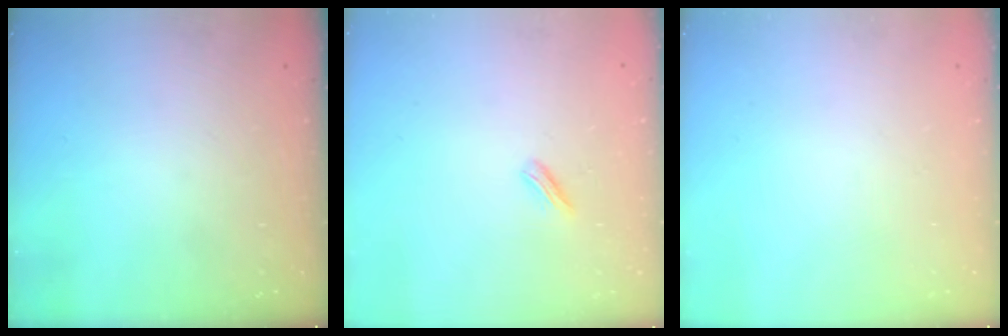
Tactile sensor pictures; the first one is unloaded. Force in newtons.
{"total": 2.3, "press": 2.2, "slide": 0.7}
{"total": 0.0}